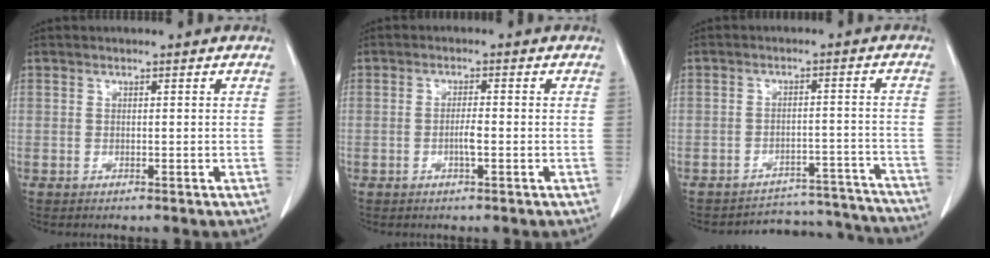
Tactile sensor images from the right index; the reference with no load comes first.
{"total": 2.3, "force": [-0.6, 0.2, 2.2], "torque": [-0.044, 0.000, -0.013]}
{"total": 14.3, "force": [-13.9, 3.3, -0.3], "torque": [0.024, 0.044, -0.164]}